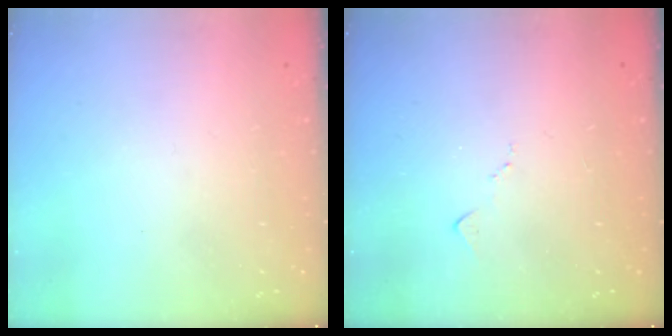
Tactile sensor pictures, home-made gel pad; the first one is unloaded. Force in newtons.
{"total": 5.9, "press": 5.8, "slide": 0.8}